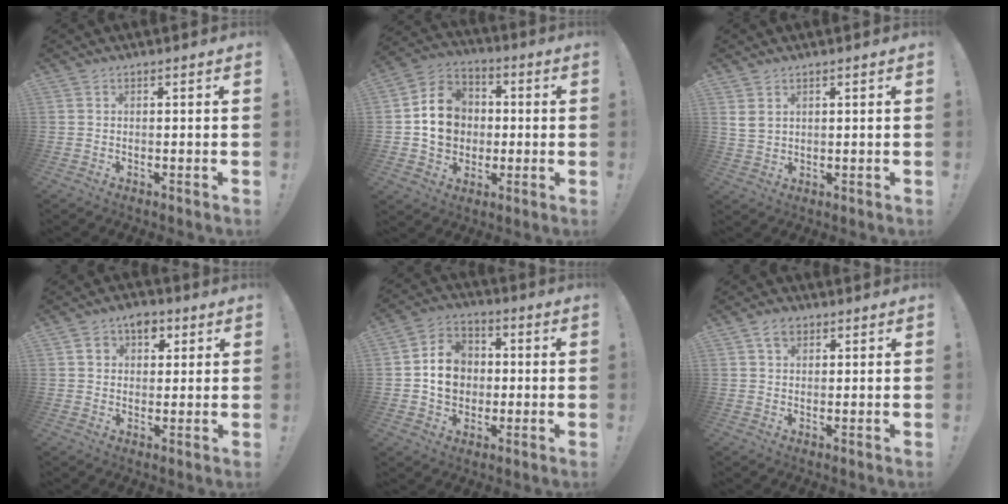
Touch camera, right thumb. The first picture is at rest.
{"total": 14.4, "force": [0.1, 12.6, 7.0], "torque": [-0.105, 0.017, 0.011]}
{"total": 3.7, "force": [2.0, 2.3, 2.0], "torque": [-0.036, -0.004, 0.039]}
{"total": 6.4, "force": [2.6, 5.2, 2.7], "torque": [-0.032, -0.004, 0.047]}
{"total": 12.2, "force": [0.0, 10.6, 6.0], "torque": [-0.083, 0.012, 0.007]}
{"total": 4.3, "force": [2.2, 2.9, 2.2], "torque": [-0.037, -0.001, 0.041]}